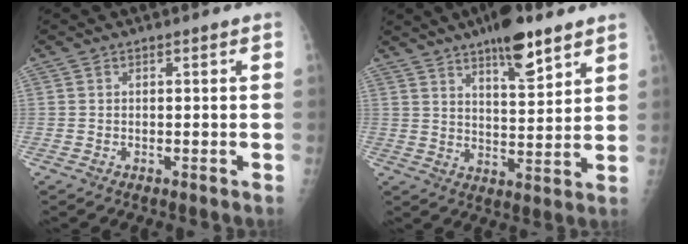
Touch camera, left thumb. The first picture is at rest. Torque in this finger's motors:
{"motor_torque": [1.73, 0.89, 1.27, -0.88, 0.23]}